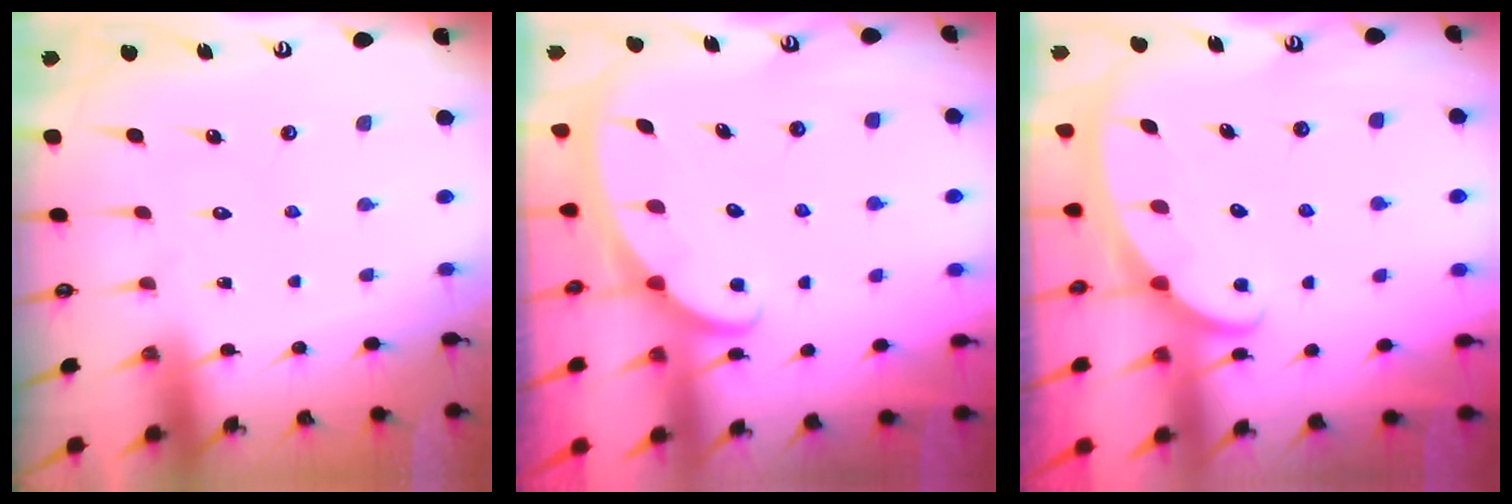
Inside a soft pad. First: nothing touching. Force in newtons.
{"total": 2.5, "press": 2.5, "slide": 0.3}
{"total": 2.5, "press": 2.5, "slide": 0.4}